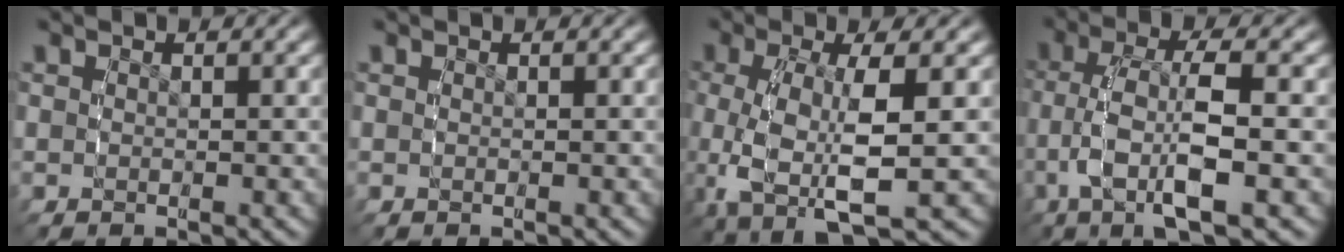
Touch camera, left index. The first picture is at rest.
{"total": 0.0}
{"total": 8.4, "force": [-2.2, 4.8, 6.5], "torque": [-0.154, -0.041, -0.018]}
{"total": 6.7, "force": [-1.2, 3.1, 5.9], "torque": [-0.124, -0.008, -0.022]}